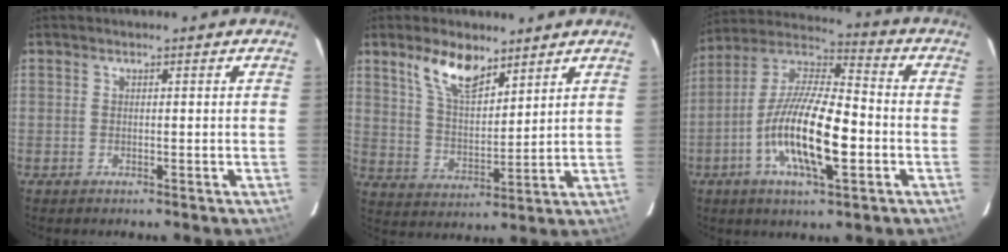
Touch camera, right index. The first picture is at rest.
{"total": 9.7, "force": [6.6, 4.0, 5.9], "torque": [-0.105, 0.005, 0.129]}
{"total": 17.2, "force": [-4.8, 5.1, 15.7], "torque": [-0.305, -0.007, -0.096]}